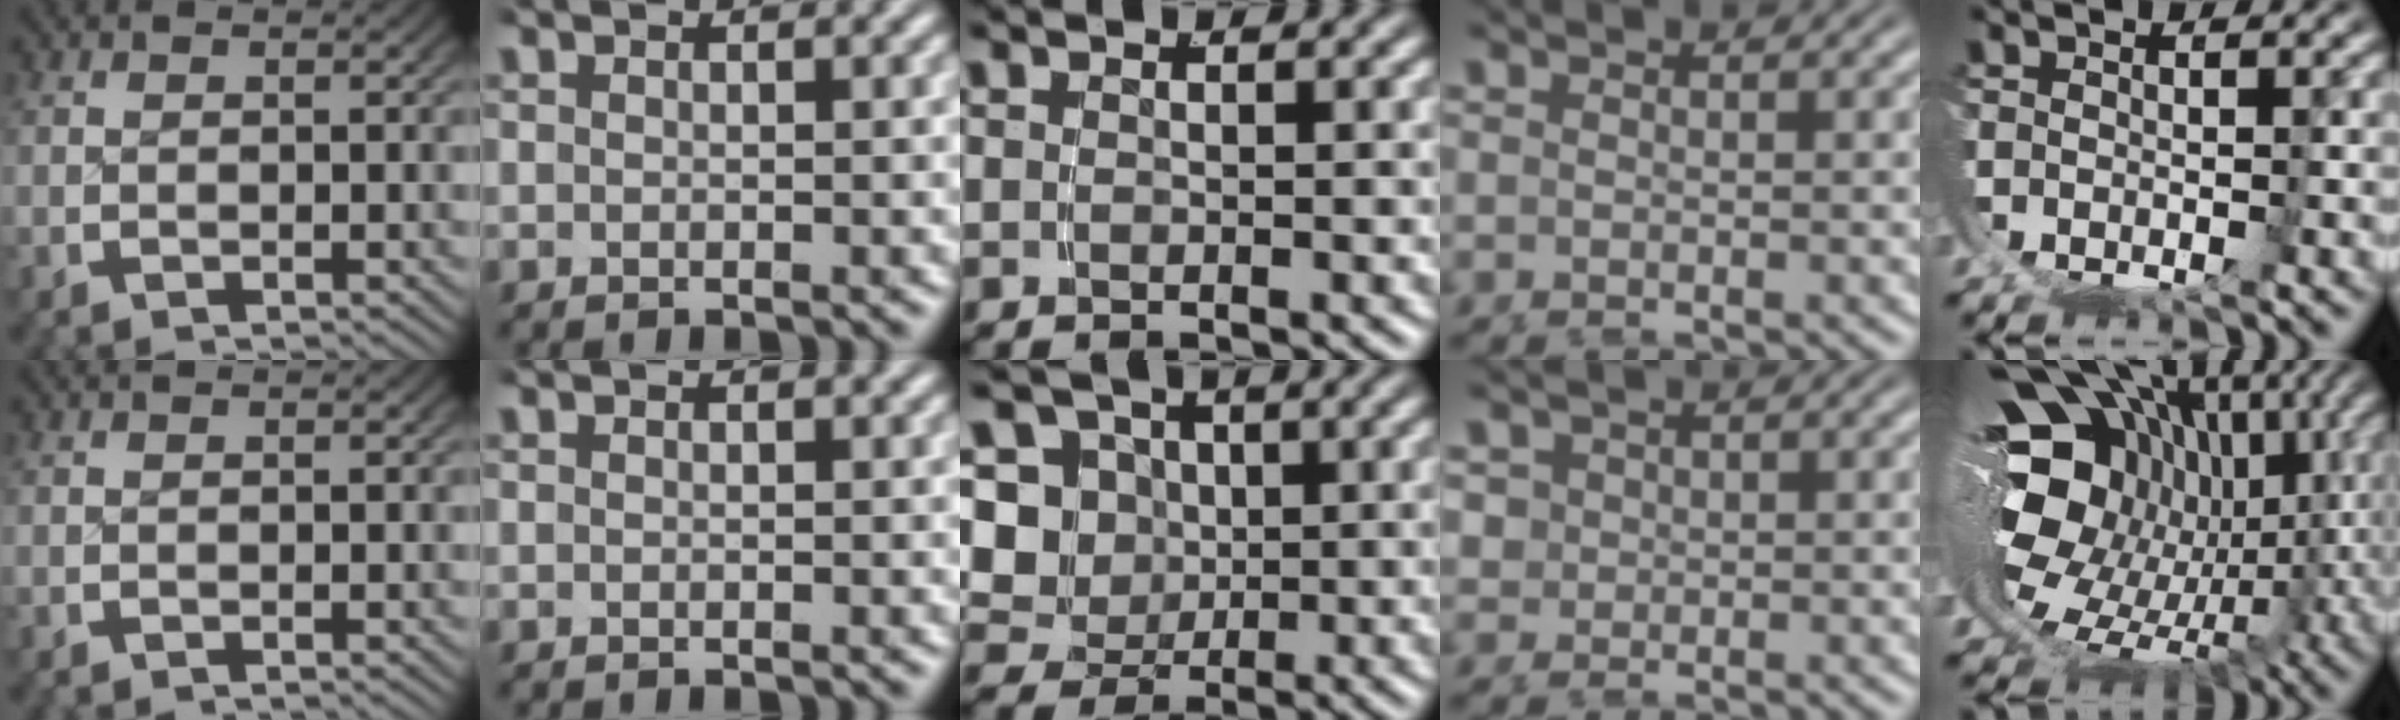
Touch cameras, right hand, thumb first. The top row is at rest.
{"middle": {"total": 12.5, "force": [0.7, 11.5, 4.8], "torque": [-0.129, -0.036, 0.013]}, "ring": {"total": 3.6, "force": [0.8, 3.1, 1.6], "torque": [-0.048, -0.007, 0.019]}, "little": {"total": 19.5, "force": [1.0, 13.6, 14.0], "torque": [-0.232, -0.041, 0.029]}}